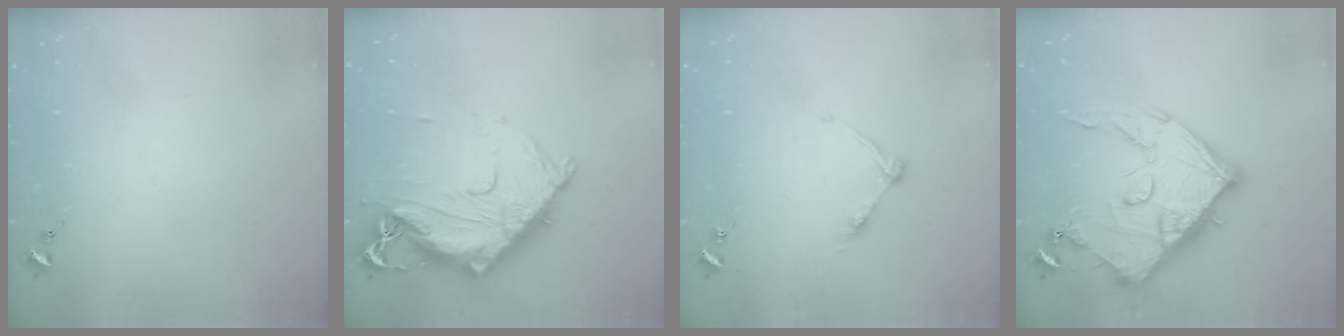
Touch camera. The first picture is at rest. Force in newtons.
{"total": 14.6, "press": 14.5, "slide": 1.5}
{"total": 6.0, "press": 6.0, "slide": 0.7}
{"total": 15.4, "press": 15.4, "slide": 0.9}